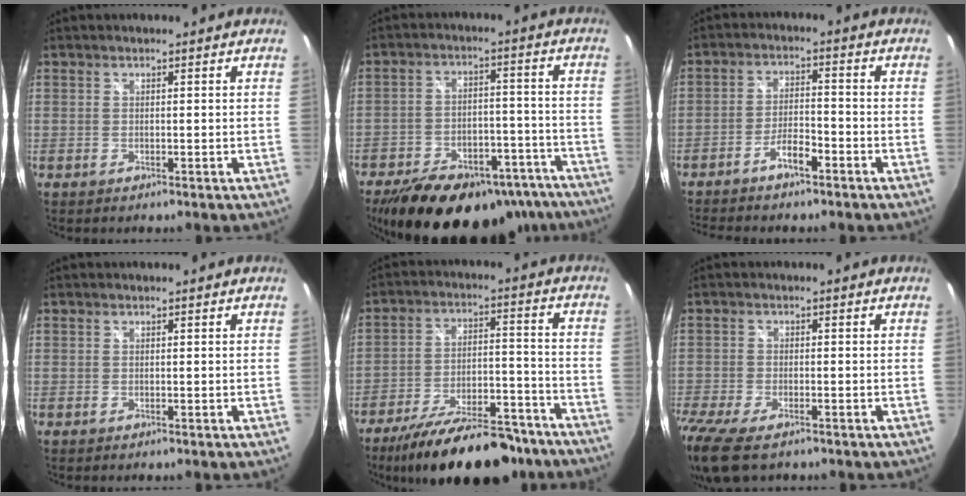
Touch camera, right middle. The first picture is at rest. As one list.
[{"total": 27.4, "force": [-20.4, 12.5, 13.3], "torque": [-0.244, 0.010, -0.261]}, {"total": 5.7, "force": [-4.4, 1.2, 3.4], "torque": [-0.080, 0.010, -0.079]}, {"total": 0.0}, {"total": 22.8, "force": [-18.3, 7.4, 11.4], "torque": [-0.202, -0.011, -0.259]}, {"total": 11.7, "force": [-8.3, 4.4, 7.1], "torque": [-0.176, -0.054, -0.154]}]